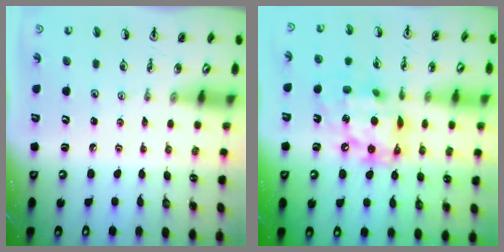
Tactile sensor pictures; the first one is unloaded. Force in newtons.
{"total": 16.4, "press": 16.3, "slide": 1.6}